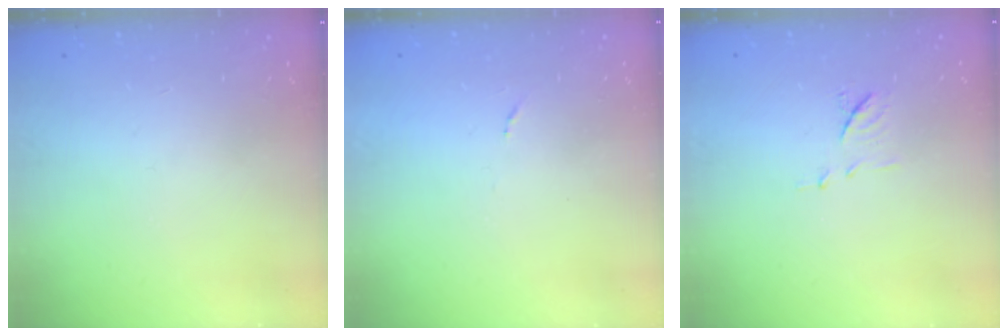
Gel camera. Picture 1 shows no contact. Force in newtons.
{"total": 4.6, "press": 4.6, "slide": 0.6}
{"total": 7.0, "press": 7.0, "slide": 0.6}